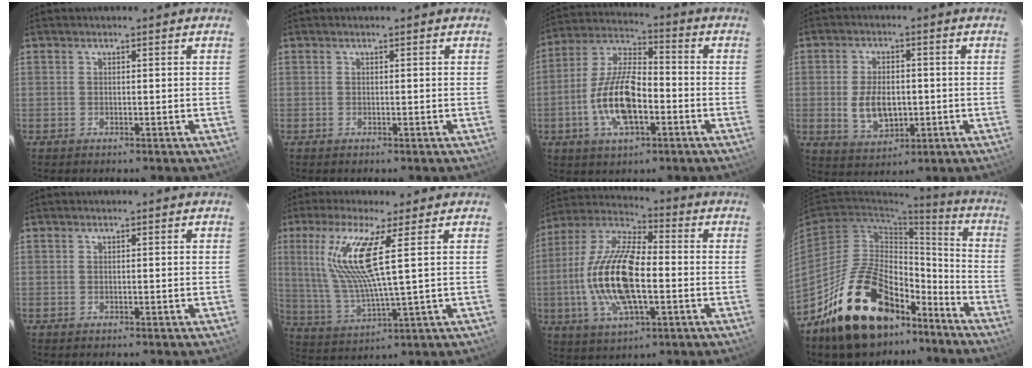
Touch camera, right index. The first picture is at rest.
{"total": 0.0}
{"total": 13.9, "force": [-4.2, 5.9, 11.9], "torque": [-0.248, 0.004, -0.078]}
{"total": 8.2, "force": [-1.0, 5.0, 6.4], "torque": [-0.130, -0.004, -0.008]}
{"total": 0.0}
{"total": 12.2, "force": [4.1, 0.5, 11.5], "torque": [-0.231, -0.009, 0.093]}
{"total": 18.6, "force": [-2.7, 7.4, 16.8], "torque": [-0.345, 0.001, -0.056]}
{"total": 23.5, "force": [-16.0, 11.8, 12.6], "torque": [-0.236, 0.031, -0.241]}